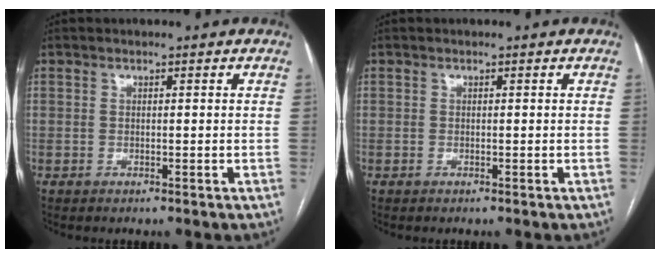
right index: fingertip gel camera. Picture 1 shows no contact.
{"total": 0.0}